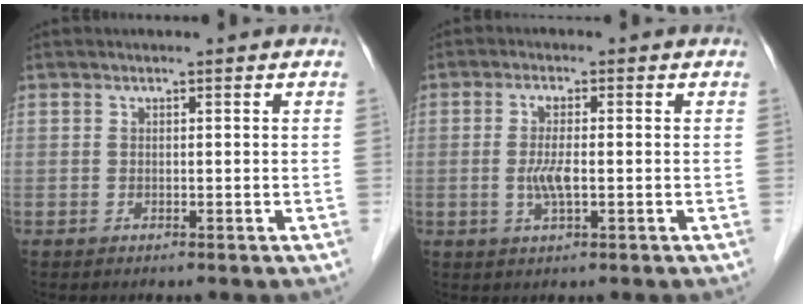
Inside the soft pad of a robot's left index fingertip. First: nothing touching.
{"total": 3.9, "force": [-0.6, 0.6, 3.8], "torque": [-0.083, -0.005, -0.010]}